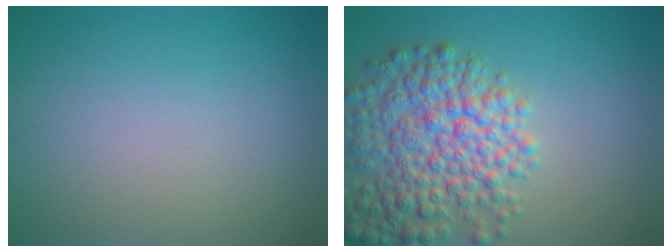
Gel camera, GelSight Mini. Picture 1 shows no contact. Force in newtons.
{"total": 8.0, "press": 7.9, "slide": 0.5}